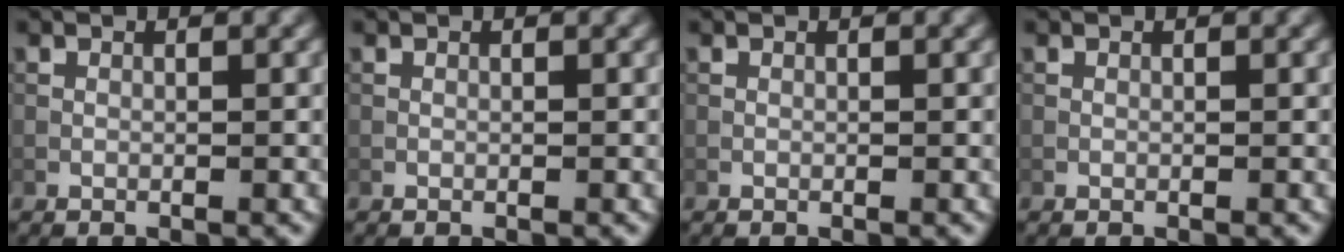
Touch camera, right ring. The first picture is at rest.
{"total": 0.0}
{"total": 0.0}
{"total": 0.0}